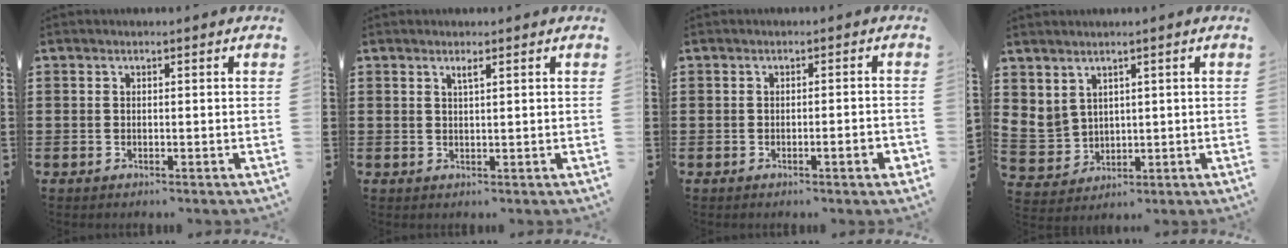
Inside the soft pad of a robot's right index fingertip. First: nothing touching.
{"total": 1.1, "force": [0.7, 0.1, 0.9], "torque": [-0.018, 0.000, 0.011]}
{"total": 2.1, "force": [-0.9, 0.1, 1.9], "torque": [-0.031, -0.003, -0.016]}
{"total": 3.6, "force": [2.4, 2.7, 0.5], "torque": [-0.035, -0.005, 0.044]}